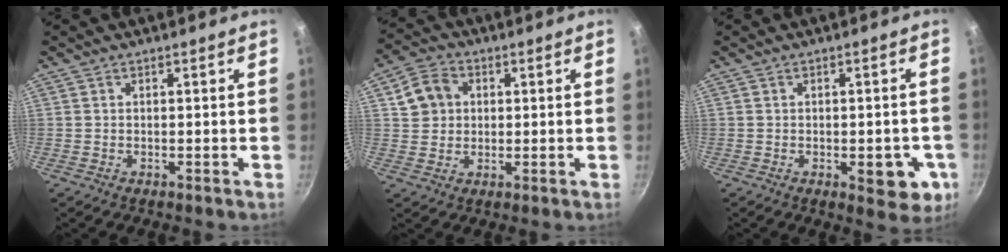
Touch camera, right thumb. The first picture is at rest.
{"total": 7.4, "force": [1.8, 6.3, 3.4], "torque": [-0.038, 0.012, 0.024]}
{"total": 7.7, "force": [-2.1, 3.8, 6.4], "torque": [-0.048, 0.006, -0.022]}